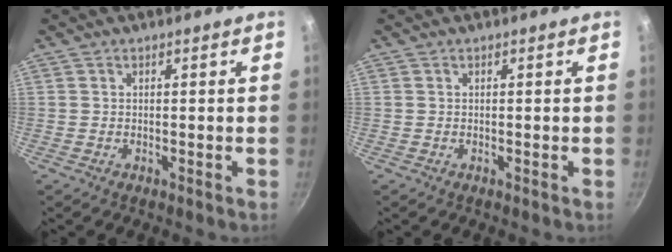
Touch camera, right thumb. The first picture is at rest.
{"total": 0.0}